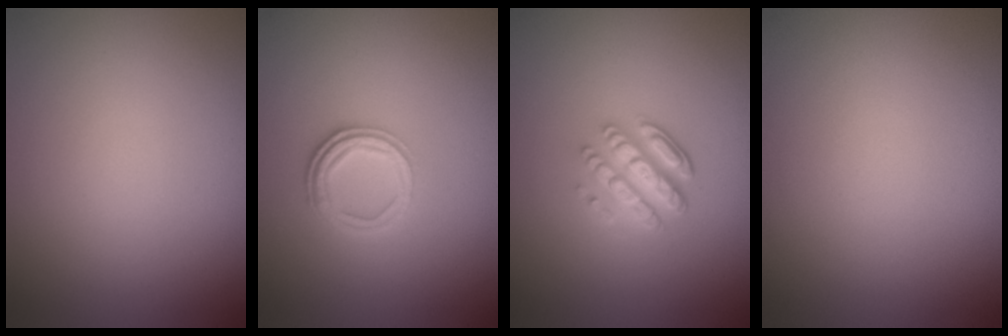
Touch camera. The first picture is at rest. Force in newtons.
{"total": 2.6, "press": 2.3, "slide": 1.3}
{"total": 3.7, "press": 3.1, "slide": 2.0}
{"total": 0.0}